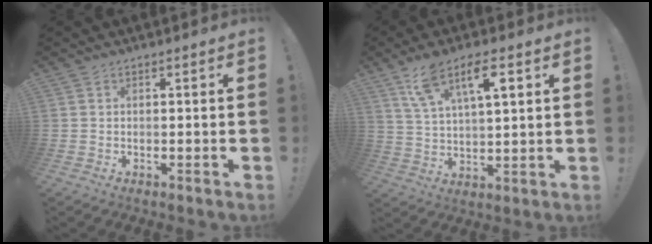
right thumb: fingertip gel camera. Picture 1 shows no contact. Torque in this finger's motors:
{"motor_torque": [-0.67, 0.94, 1.25, 0.52, 0.27]}